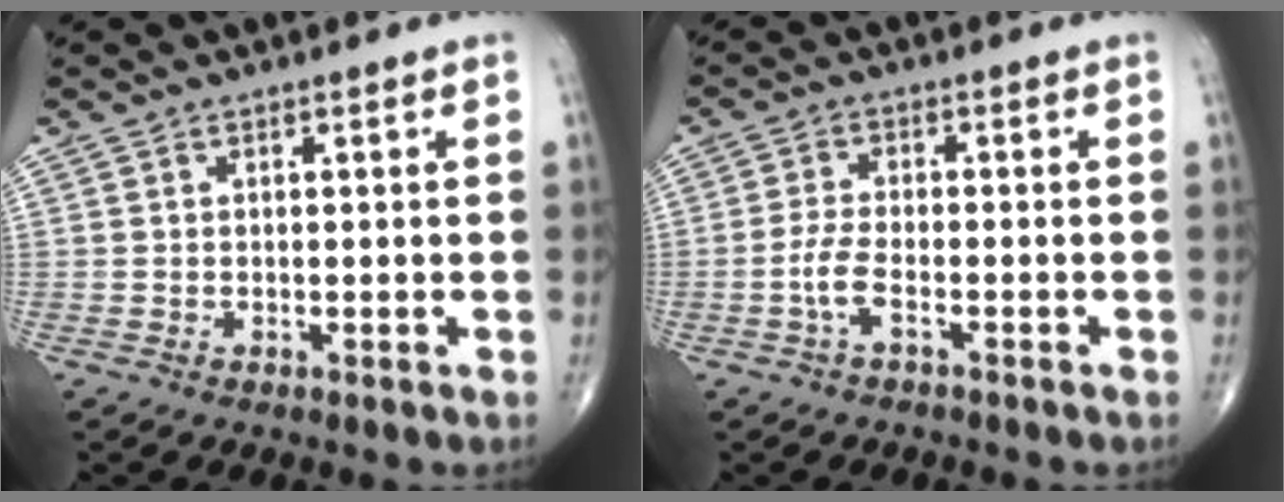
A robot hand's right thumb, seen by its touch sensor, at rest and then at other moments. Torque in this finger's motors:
{"motor_torque": [-0.13, 0.20, 0.33, 0.18, 0.15]}